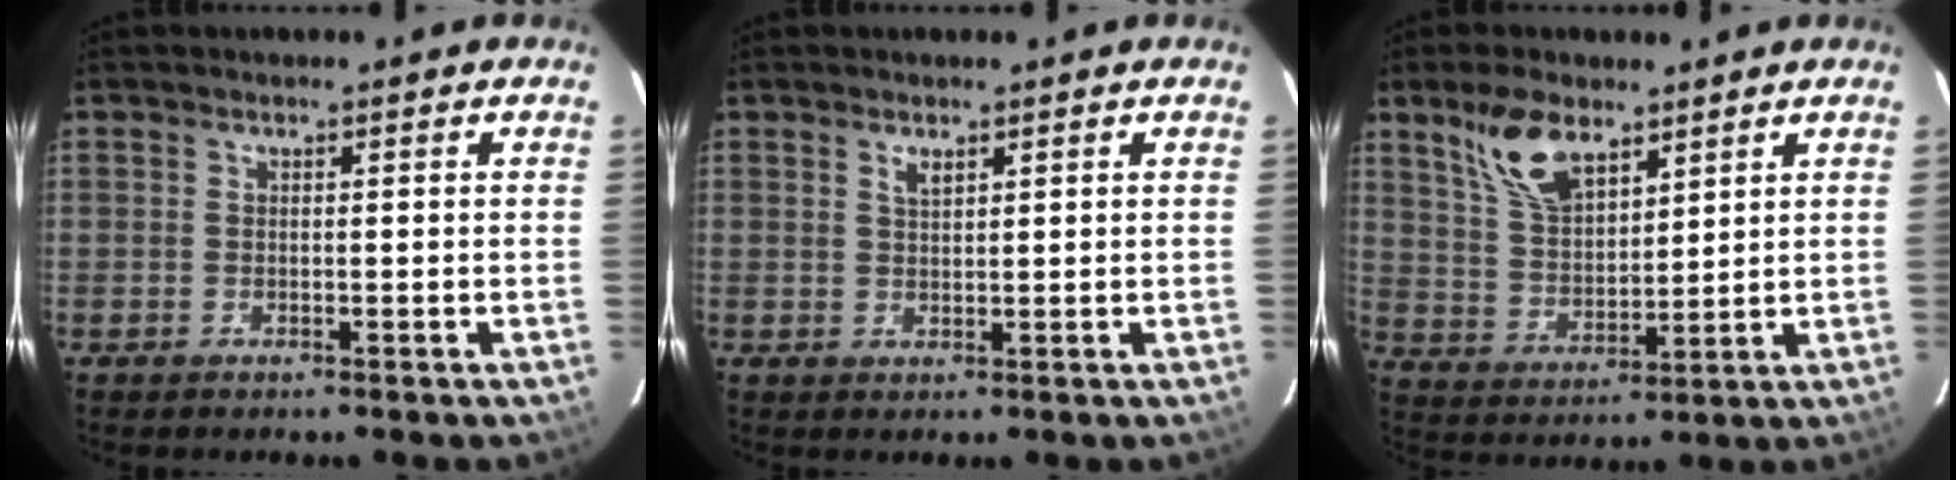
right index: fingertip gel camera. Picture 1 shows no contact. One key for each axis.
{"total": 1.7, "fx": 1.1, "fy": 0.7, "fz": 1.1, "tx": -0.019, "ty": 0.002, "tz": 0.020}
{"total": 10.4, "fx": 6.7, "fy": 4.9, "fz": 6.2, "tx": -0.118, "ty": 0.014, "tz": 0.139}